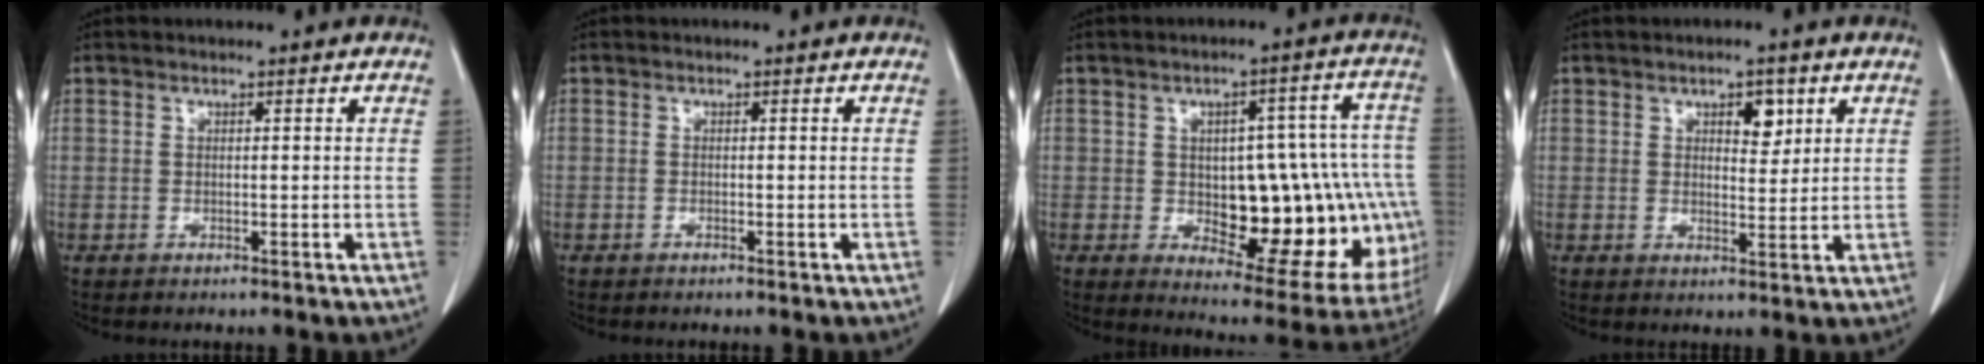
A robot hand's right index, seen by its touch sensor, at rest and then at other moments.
{"total": 0.0}
{"total": 21.9, "force": [-3.1, 9.2, 19.6], "torque": [-0.160, 0.044, -0.008]}
{"total": 3.9, "force": [1.8, 1.9, 2.8], "torque": [-0.038, 0.000, 0.028]}